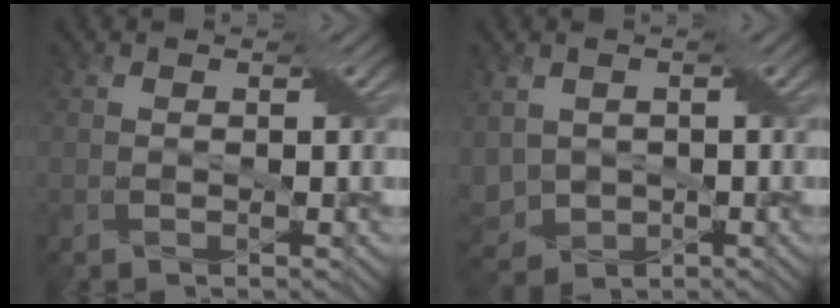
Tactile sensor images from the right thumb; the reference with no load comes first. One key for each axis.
{"total": 5.0, "fx": 0.0, "fy": 4.0, "fz": 3.0, "tx": -0.091, "ty": -0.013, "tz": -0.004}